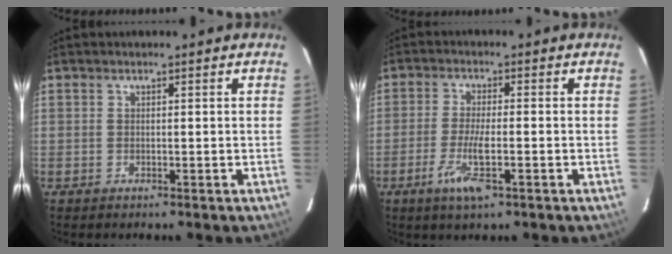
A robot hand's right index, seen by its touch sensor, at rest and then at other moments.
{"total": 5.8, "force": [-2.7, 0.8, 5.1], "torque": [-0.104, -0.009, -0.046]}